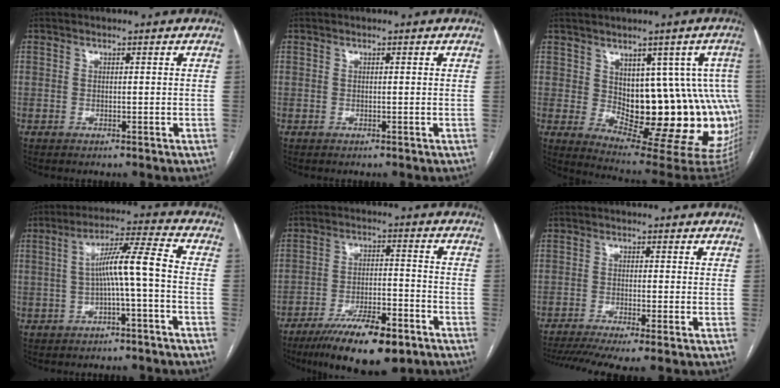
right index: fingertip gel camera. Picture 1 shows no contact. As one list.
[{"total": 0.0}, {"total": 17.2, "force": [0.5, 7.9, 15.3], "torque": [-0.133, 0.012, 0.027]}, {"total": 7.7, "force": [-1.0, -0.3, 7.6], "torque": [-0.132, 0.027, -0.015]}, {"total": 13.6, "force": [-9.2, 3.4, 9.3], "torque": [-0.156, -0.016, -0.154]}, {"total": 8.7, "force": [-6.5, 0.3, 5.9], "torque": [-0.096, -0.008, -0.105]}]